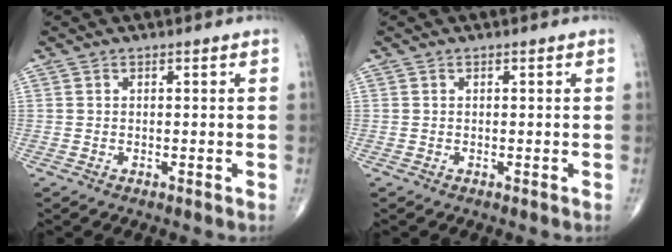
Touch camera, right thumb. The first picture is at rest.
{"total": 0.0}